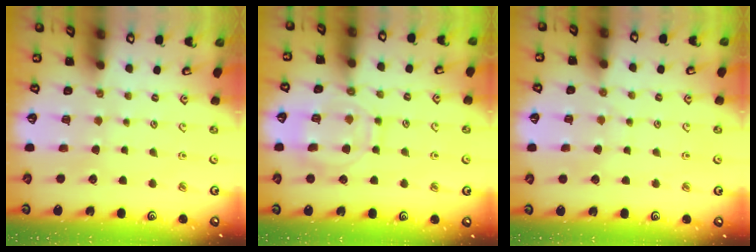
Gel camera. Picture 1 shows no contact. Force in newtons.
{"total": 10.9, "press": 10.9, "slide": 1.0}
{"total": 3.8, "press": 3.7, "slide": 0.3}